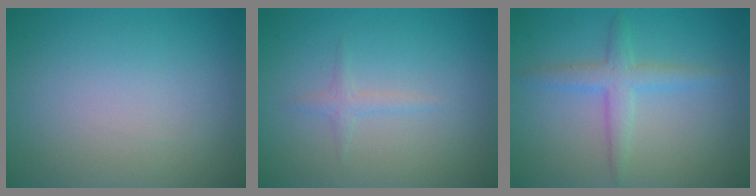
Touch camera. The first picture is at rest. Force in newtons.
{"total": 1.0, "press": 1.0, "slide": 0.1}
{"total": 2.7, "press": 2.7, "slide": 0.1}